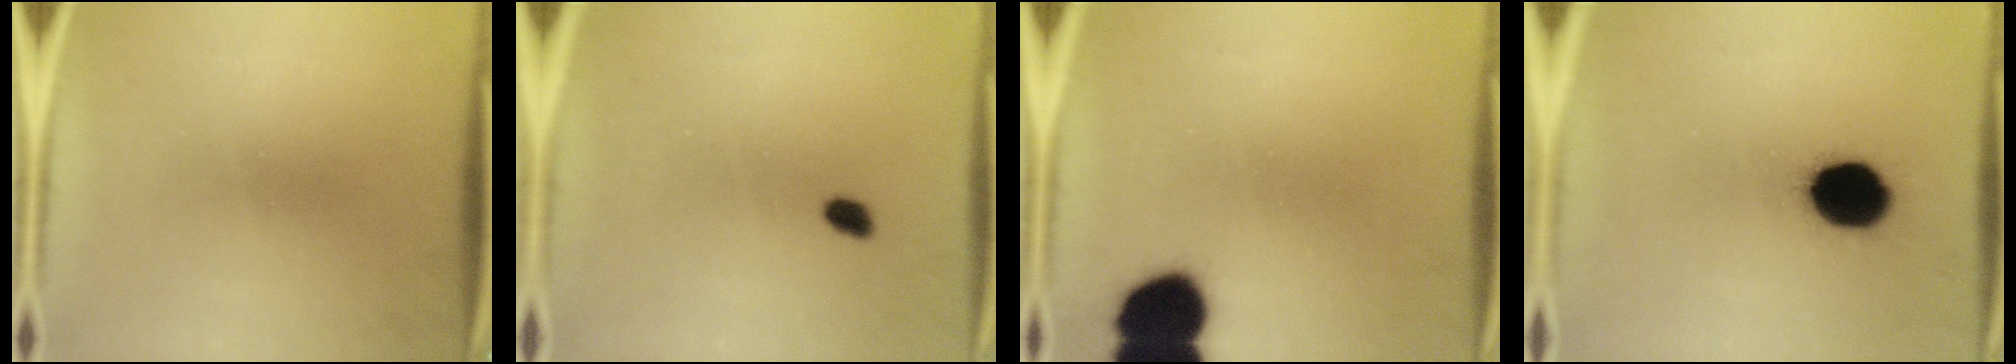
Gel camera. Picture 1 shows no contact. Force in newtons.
{"total": 1.4}
{"total": 14.2}
{"total": 14.5}